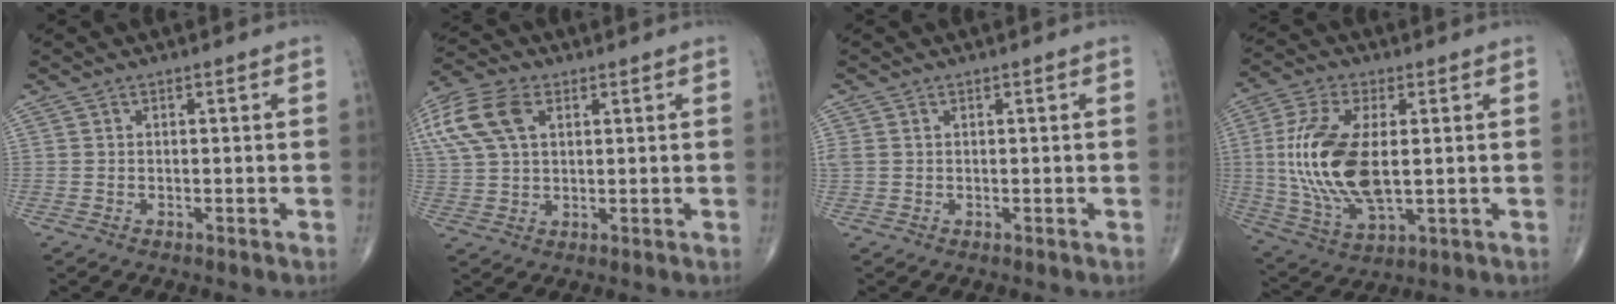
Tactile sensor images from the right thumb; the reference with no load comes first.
{"total": 15.7, "force": [5.9, 9.8, 10.7], "torque": [-0.264, 0.022, 0.111]}
{"total": 1.7, "force": [0.4, 1.3, 1.0], "torque": [-0.036, 0.012, 0.014]}
{"total": 17.6, "force": [0.8, 8.5, 15.5], "torque": [-0.329, -0.011, 0.023]}